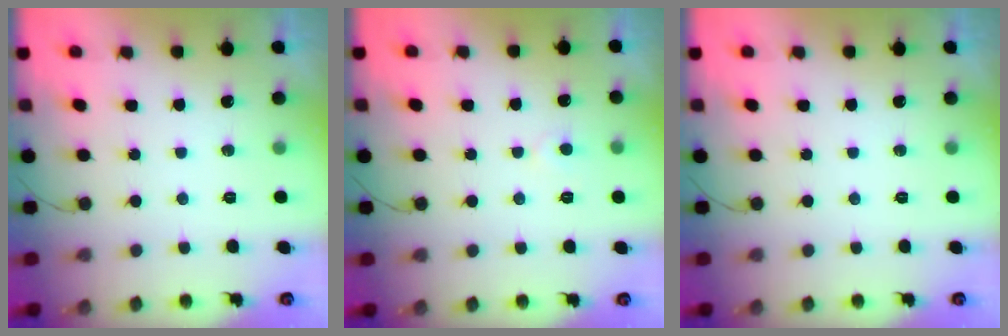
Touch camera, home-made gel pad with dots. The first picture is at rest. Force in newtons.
{"total": 2.9, "press": 2.9, "slide": 0.3}
{"total": 0.0}